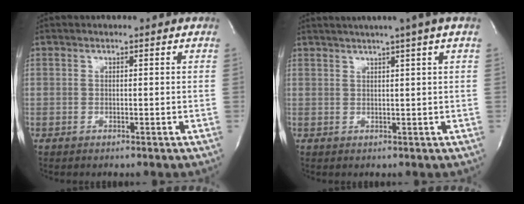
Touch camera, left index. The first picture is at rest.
{"total": 6.6, "force": [4.6, -1.6, 4.4], "torque": [-0.063, 0.014, 0.054]}